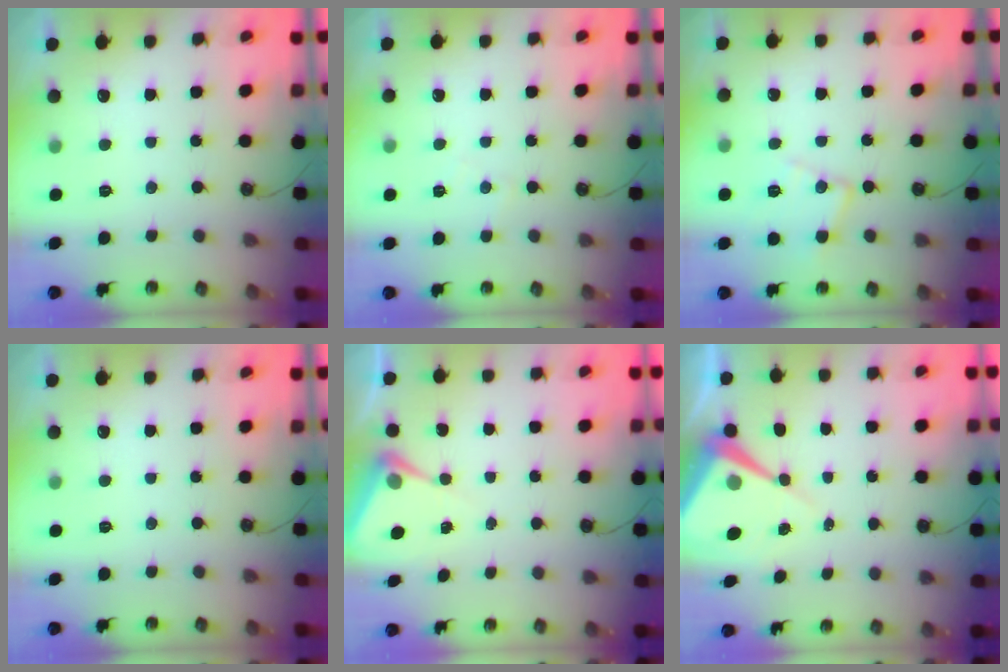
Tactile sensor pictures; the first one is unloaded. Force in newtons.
{"total": 3.0, "press": 2.9, "slide": 0.5}
{"total": 11.4, "press": 11.4, "slide": 0.8}
{"total": 0.0}
{"total": 6.1, "press": 6.1, "slide": 0.3}
{"total": 8.7, "press": 8.7, "slide": 0.7}